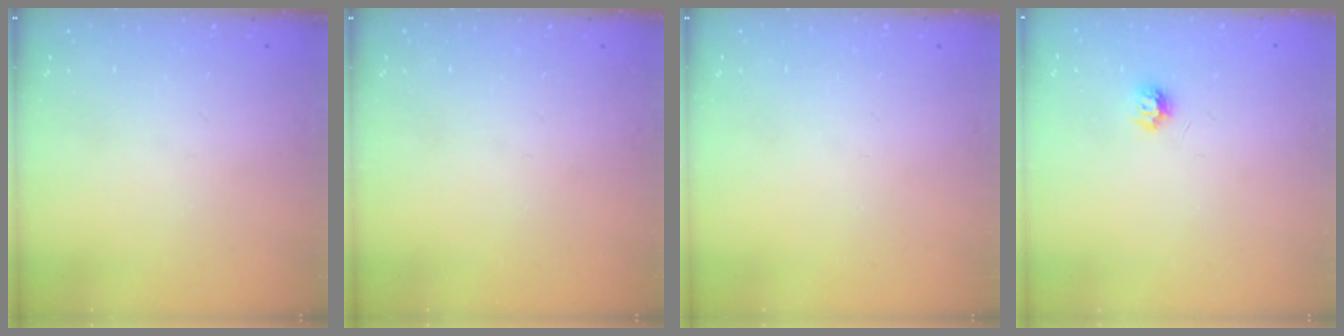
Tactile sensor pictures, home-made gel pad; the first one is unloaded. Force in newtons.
{"total": 0.0}
{"total": 0.0}
{"total": 4.7, "press": 4.7, "slide": 0.5}